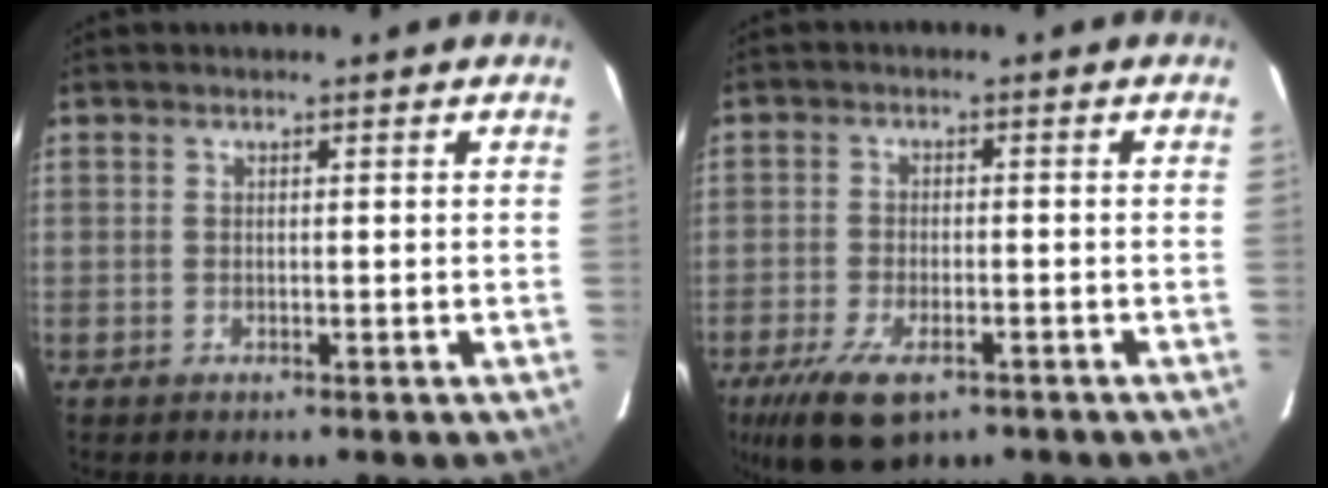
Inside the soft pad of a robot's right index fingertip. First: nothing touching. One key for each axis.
{"total": 10.7, "fx": -6.7, "fy": 4.6, "fz": 6.9, "tx": -0.158, "ty": -0.027, "tz": -0.113}